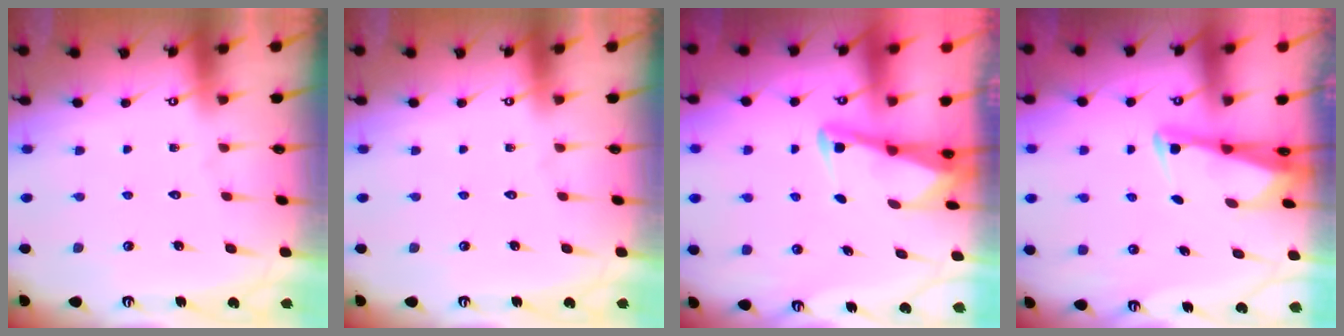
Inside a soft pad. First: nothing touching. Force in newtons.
{"total": 0.0}
{"total": 3.0, "press": 2.9, "slide": 0.4}
{"total": 2.4, "press": 2.4, "slide": 0.5}